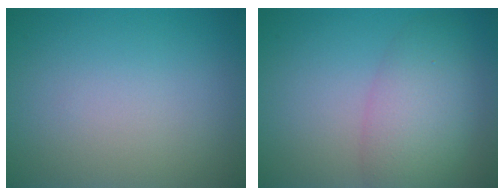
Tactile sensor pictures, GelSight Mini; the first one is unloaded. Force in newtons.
{"total": 5.3, "press": 5.3, "slide": 0.3}